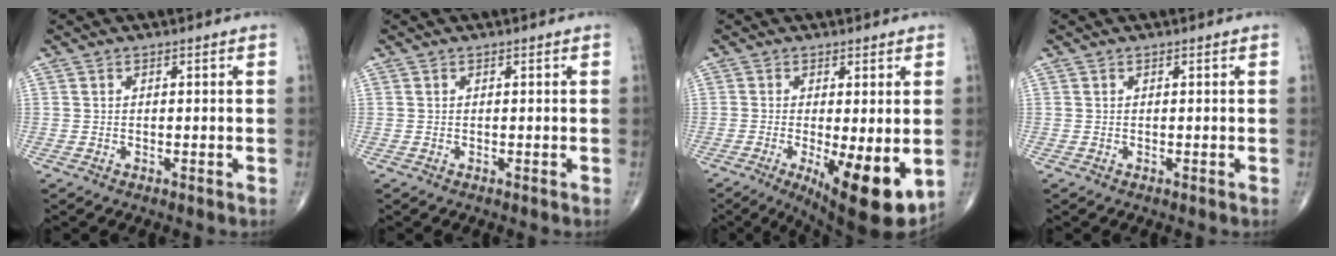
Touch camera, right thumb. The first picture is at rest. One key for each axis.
{"total": 0.0}
{"total": 12.5, "fx": -3.1, "fy": 3.8, "fz": 11.5, "tx": -0.167, "ty": -0.027, "tz": -0.035}
{"total": 0.0}